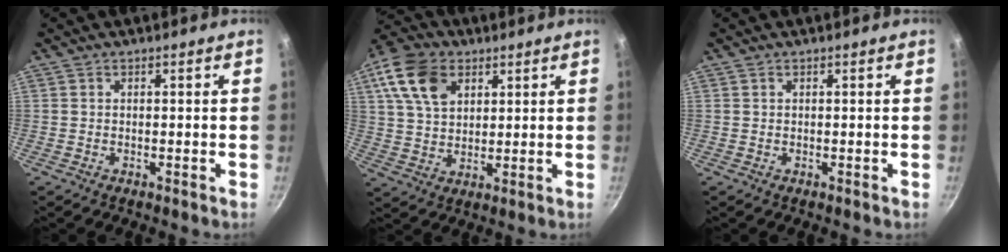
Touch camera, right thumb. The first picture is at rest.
{"total": 12.4, "force": [5.1, 8.5, 7.5], "torque": [-0.125, 0.000, 0.090]}
{"total": 0.0}